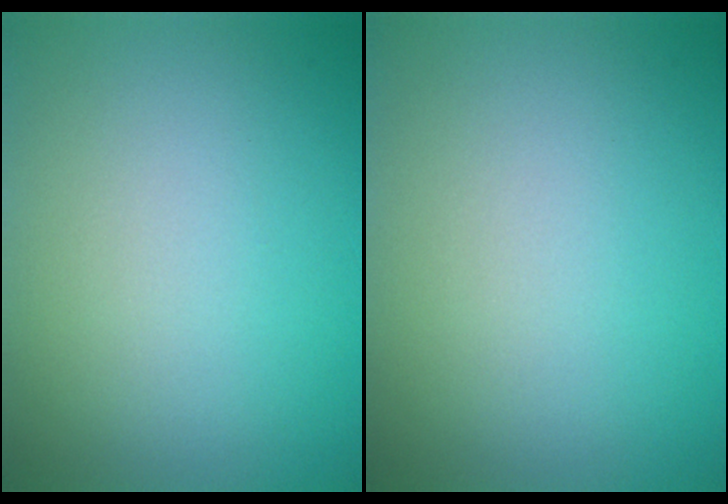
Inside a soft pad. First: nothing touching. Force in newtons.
{"total": 0.0}